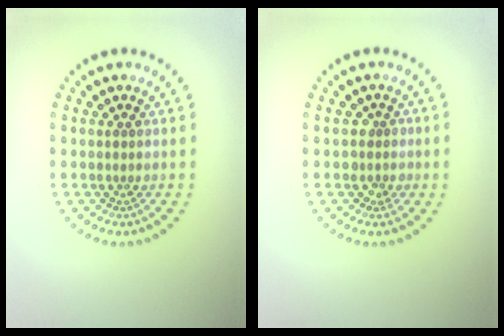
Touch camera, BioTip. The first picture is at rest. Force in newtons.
{"total": 1.7, "press": 1.4, "slide": 1.0}